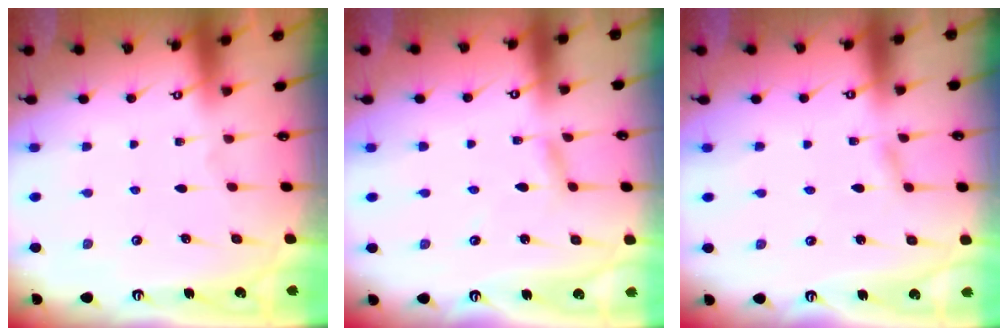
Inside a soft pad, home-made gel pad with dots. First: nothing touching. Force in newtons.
{"total": 2.3, "press": 2.3, "slide": 0.1}
{"total": 2.3, "press": 2.3, "slide": 0.1}